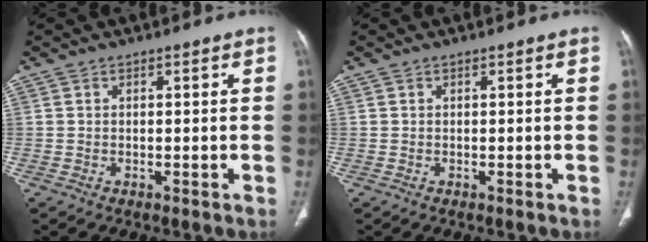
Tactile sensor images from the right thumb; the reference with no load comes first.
{"total": 0.0}